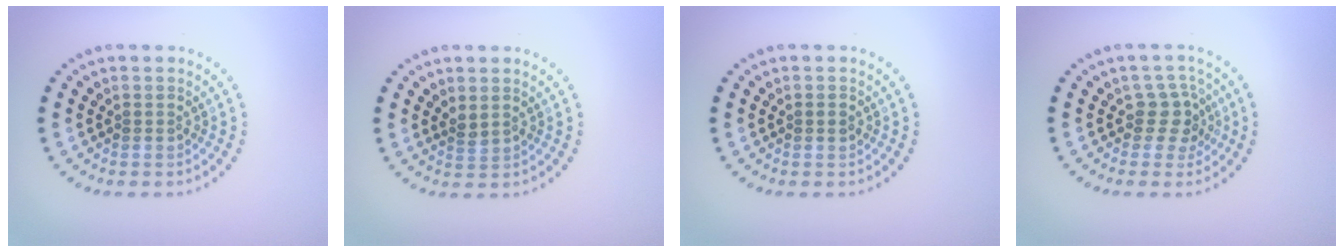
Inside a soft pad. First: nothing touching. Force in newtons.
{"total": 1.0, "press": 0.8, "slide": 0.6}
{"total": 0.8, "press": 0.8, "slide": 0.1}
{"total": 2.6, "press": 2.1, "slide": 1.6}